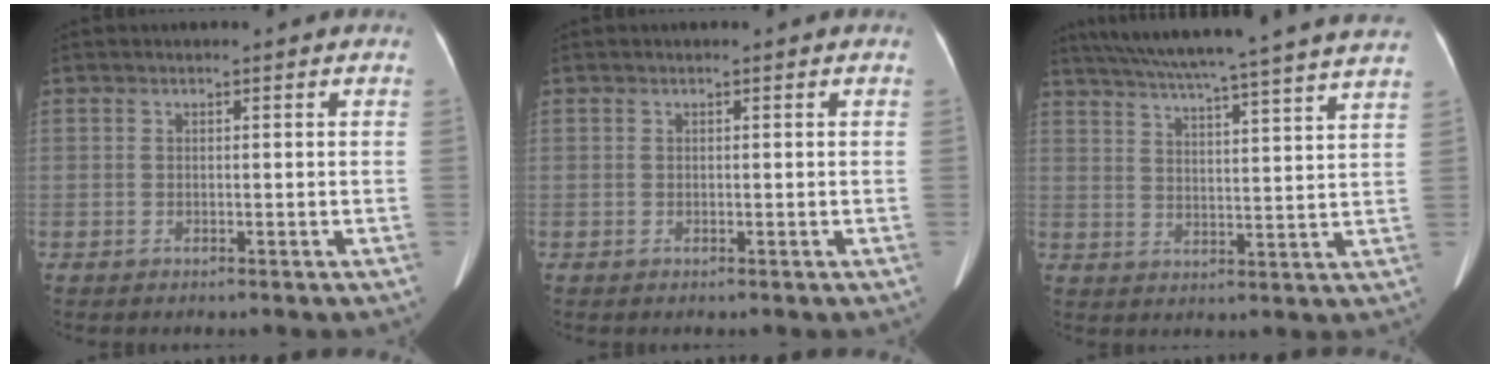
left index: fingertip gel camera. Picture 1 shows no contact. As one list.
[{"total": 0.0}, {"total": 26.5, "force": [23.7, -0.5, 12.0], "torque": [-0.202, -0.009, 0.312]}]